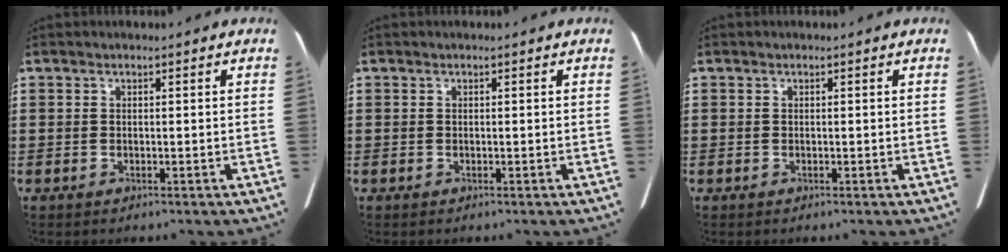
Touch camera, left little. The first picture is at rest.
{"total": 0.0}
{"total": 0.0}